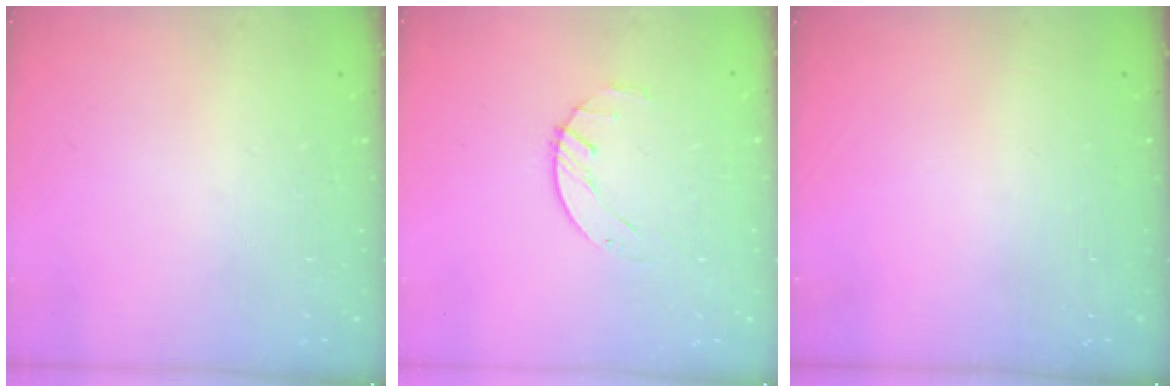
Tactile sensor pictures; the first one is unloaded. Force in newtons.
{"total": 1.6, "press": 1.6, "slide": 0.3}
{"total": 0.0}